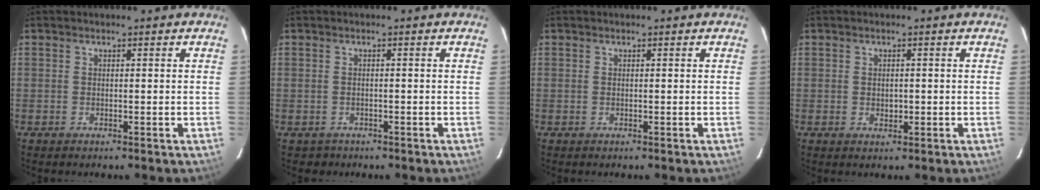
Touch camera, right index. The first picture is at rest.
{"total": 1.7, "force": [-1.1, 1.3, 0.0], "torque": [-0.006, 0.001, -0.010]}
{"total": 0.0}
{"total": 1.6, "force": [-0.1, 1.2, 1.0], "torque": [-0.013, 0.003, 0.002]}